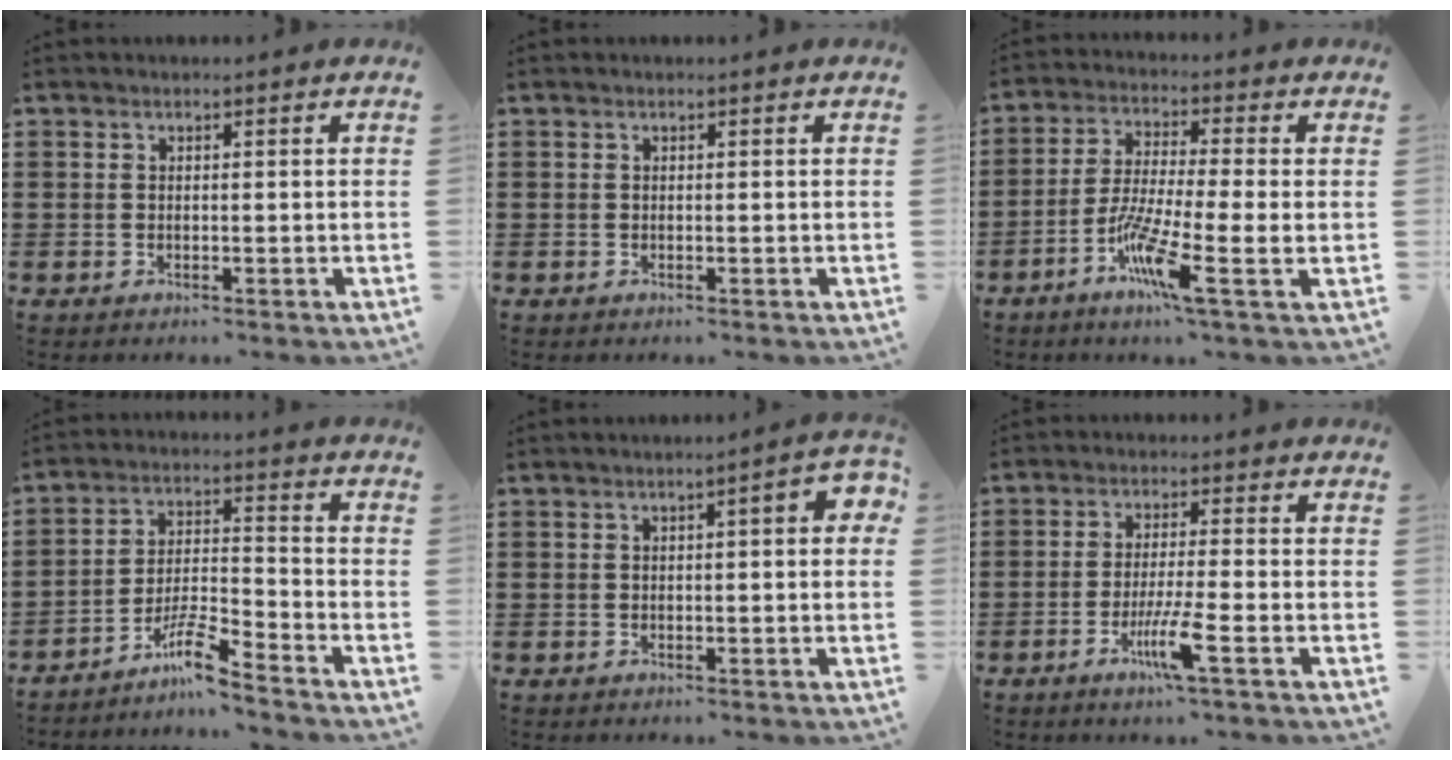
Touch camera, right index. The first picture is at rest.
{"total": 0.0}
{"total": 10.0, "force": [-4.0, 0.7, 9.1], "torque": [-0.187, -0.014, -0.076]}
{"total": 6.9, "force": [-5.8, 0.6, 3.8], "torque": [-0.079, 0.004, -0.112]}
{"total": 2.7, "force": [0.1, 0.4, 2.7], "torque": [-0.038, 0.000, -0.001]}
{"total": 6.2, "force": [-2.9, 0.0, 5.4], "torque": [-0.108, -0.017, -0.054]}